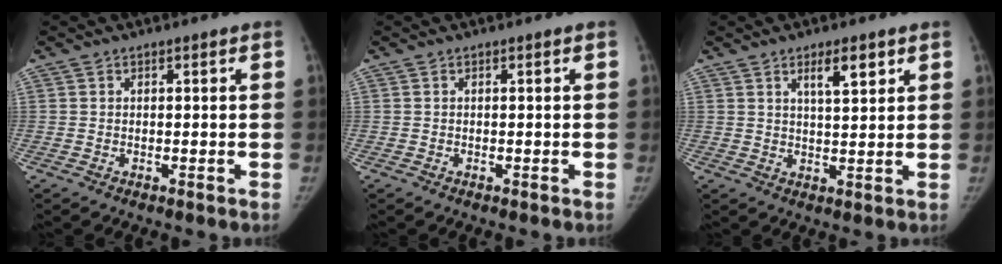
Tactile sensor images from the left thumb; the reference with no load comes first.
{"total": 0.0}
{"total": 5.4, "force": [3.0, 1.6, 4.2], "torque": [-0.058, -0.020, 0.050]}